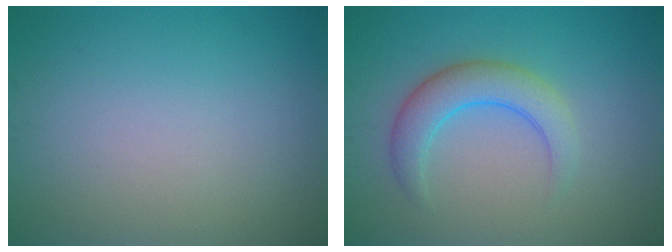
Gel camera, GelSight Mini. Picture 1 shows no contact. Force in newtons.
{"total": 4.0, "press": 4.0, "slide": 0.2}